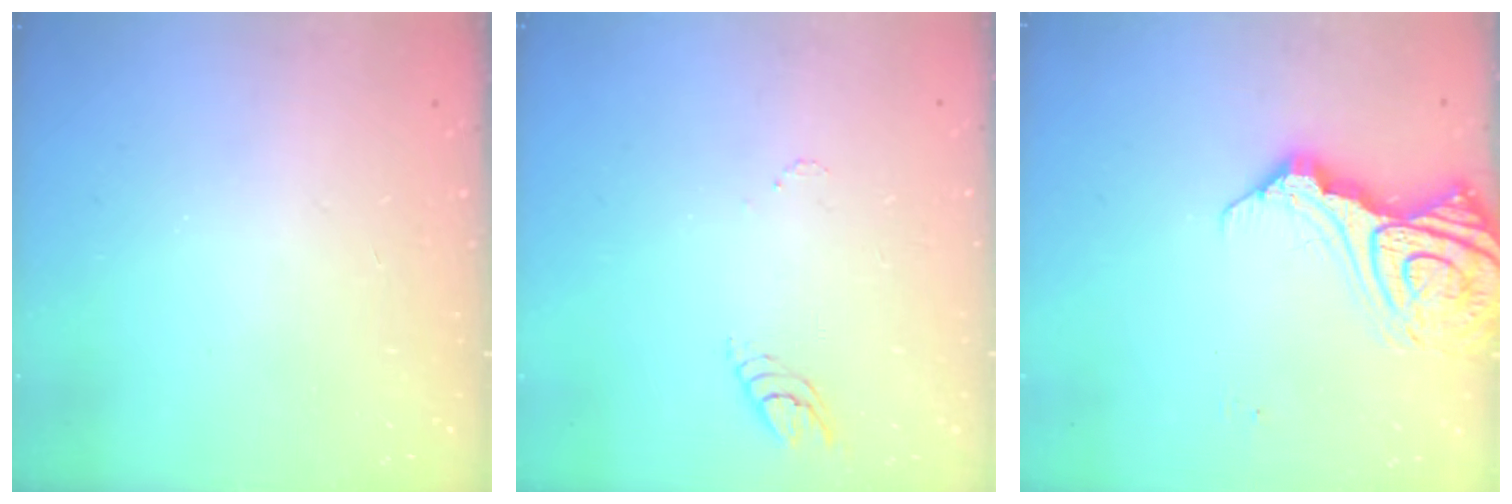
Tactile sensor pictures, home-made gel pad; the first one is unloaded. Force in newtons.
{"total": 3.3, "press": 3.3, "slide": 0.3}
{"total": 16.9, "press": 16.7, "slide": 2.3}